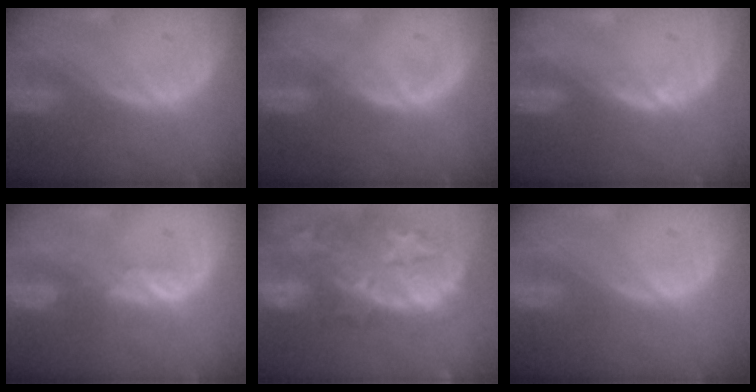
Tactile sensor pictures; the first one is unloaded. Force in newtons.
{"total": 0.9, "press": 0.9, "slide": 0.2}
{"total": 1.0, "press": 0.7, "slide": 0.7}
{"total": 2.3, "press": 2.1, "slide": 0.8}
{"total": 14.8, "press": 11.8, "slide": 9.0}
{"total": 0.0}